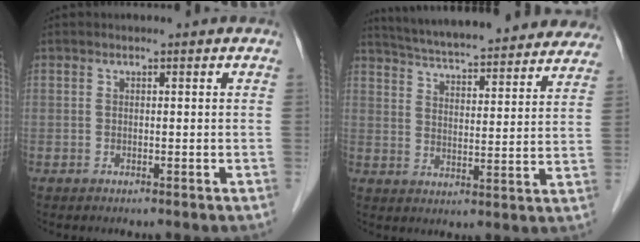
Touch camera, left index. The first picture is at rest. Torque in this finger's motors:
{"motor_torque": [-0.58, -0.85, 0.63, 0.14]}